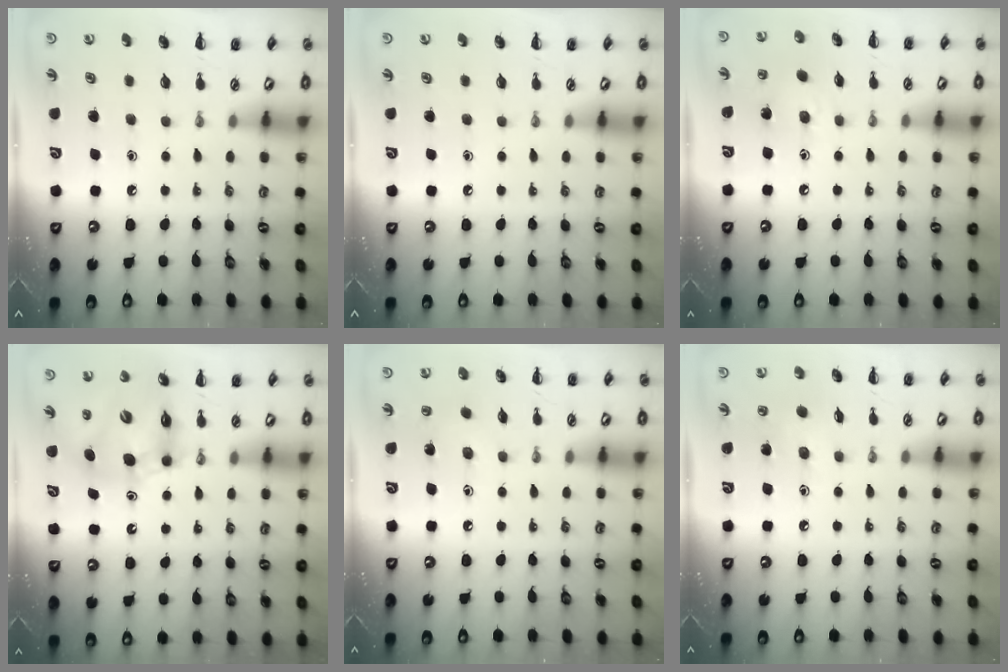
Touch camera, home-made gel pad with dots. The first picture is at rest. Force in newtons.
{"total": 0.0}
{"total": 5.2, "press": 5.1, "slide": 0.9}
{"total": 10.4, "press": 10.0, "slide": 3.1}
{"total": 2.8, "press": 2.7, "slide": 0.9}
{"total": 3.5, "press": 3.3, "slide": 1.1}